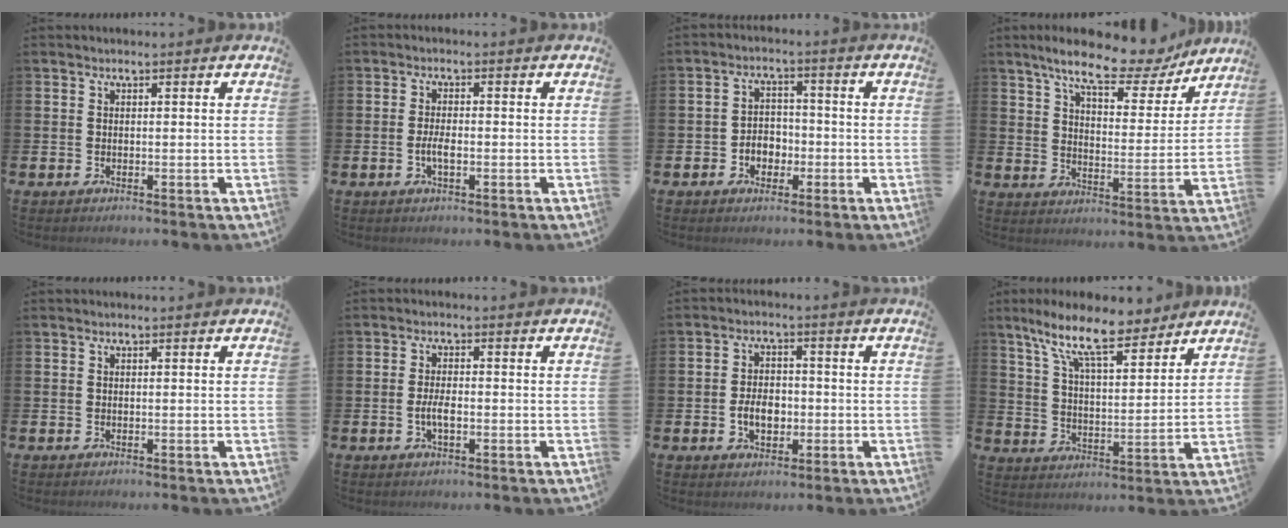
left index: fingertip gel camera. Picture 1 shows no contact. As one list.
[{"total": 2.4, "force": [-0.6, 1.0, 2.1], "torque": [-0.035, -0.001, -0.012]}, {"total": 3.3, "force": [-1.4, 2.7, 1.3], "torque": [-0.027, 0.006, -0.034]}, {"total": 10.5, "force": [8.9, 3.0, 4.7], "torque": [-0.104, -0.049, 0.150]}, {"total": 0.0}, {"total": 2.8, "force": [-0.6, 1.1, 2.5], "torque": [-0.041, 0.000, -0.013]}, {"total": 4.2, "force": [-0.9, 2.9, 3.0], "torque": [-0.036, -0.003, -0.022]}, {"total": 11.7, "force": [9.4, 3.1, 6.3], "torque": [-0.135, -0.040, 0.165]}]